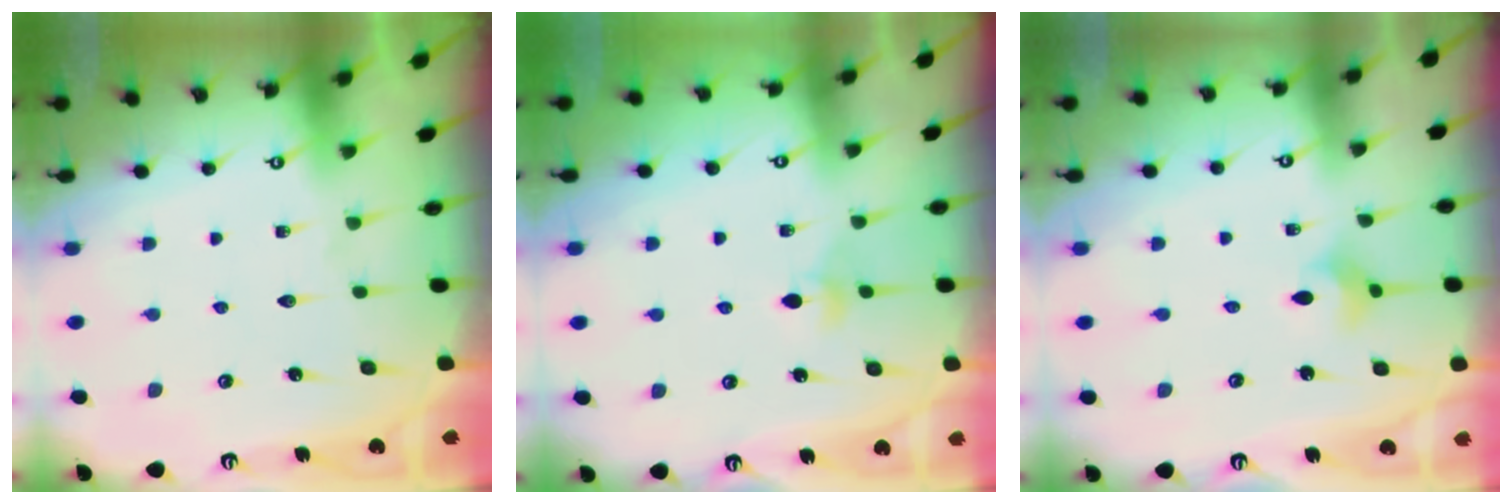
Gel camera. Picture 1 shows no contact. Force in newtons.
{"total": 3.3, "press": 3.2, "slide": 0.6}
{"total": 4.0, "press": 4.0, "slide": 0.6}